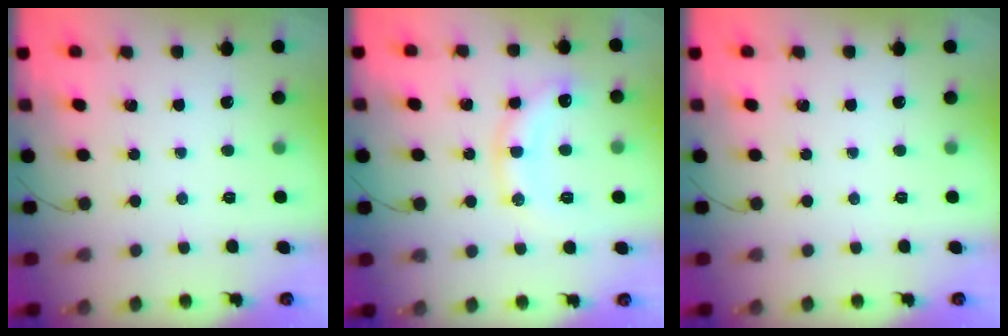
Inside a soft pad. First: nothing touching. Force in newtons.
{"total": 11.5, "press": 11.5, "slide": 0.6}
{"total": 0.0}